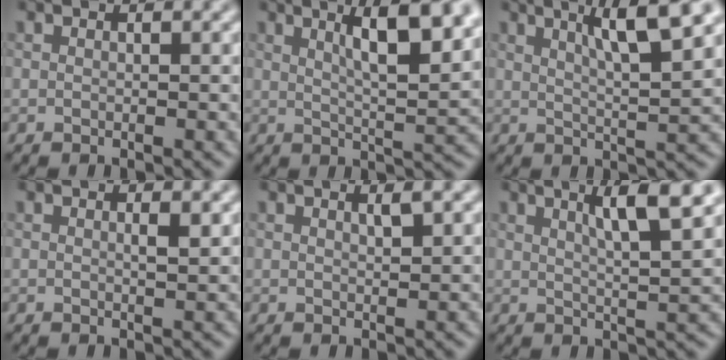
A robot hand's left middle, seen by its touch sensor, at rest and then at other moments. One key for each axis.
{"total": 8.1, "fx": 3.4, "fy": 2.1, "fz": 7.1, "tx": -0.091, "ty": 0.011, "tz": 0.052}
{"total": 6.6, "fx": 3.1, "fy": 1.2, "fz": 5.7, "tx": -0.080, "ty": 0.008, "tz": 0.050}
{"total": 1.1, "fx": 0.3, "fy": 0.2, "fz": 1.1, "tx": -0.018, "ty": 0.000, "tz": 0.001}
{"total": 1.1, "fx": 0.6, "fy": 0.2, "fz": 0.9, "tx": -0.018, "ty": -0.001, "tz": 0.009}
{"total": 5.6, "fx": 2.6, "fy": 0.9, "fz": 4.9, "tx": -0.072, "ty": 0.003, "tz": 0.040}